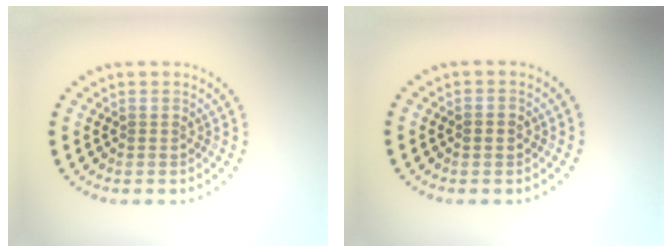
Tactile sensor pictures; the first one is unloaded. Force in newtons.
{"total": 1.2, "press": 1.2, "slide": 0.2}